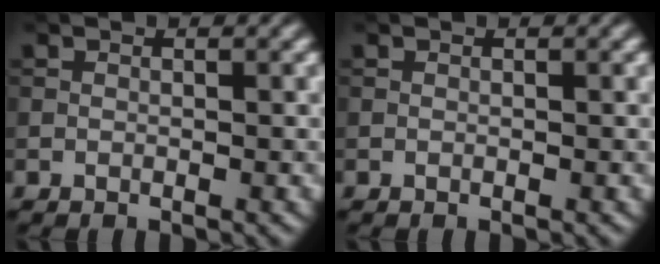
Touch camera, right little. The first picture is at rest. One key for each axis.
{"total": 0.0}